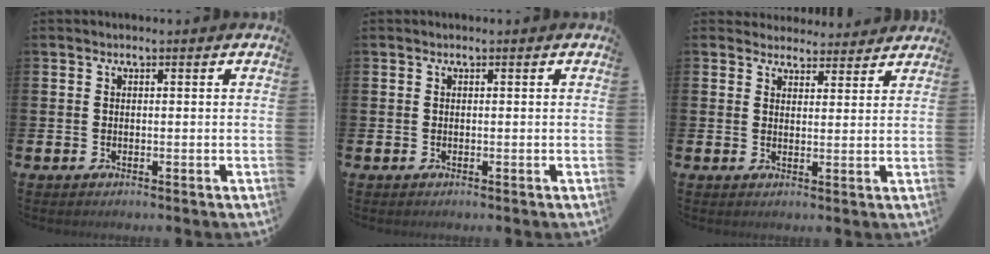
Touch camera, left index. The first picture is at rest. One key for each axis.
{"total": 0.0}
{"total": 3.8, "fx": 3.6, "fy": 1.1, "fz": -0.1, "tx": 0.003, "ty": -0.024, "tz": 0.064}